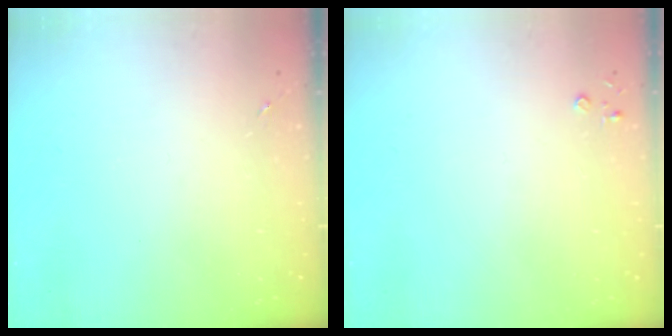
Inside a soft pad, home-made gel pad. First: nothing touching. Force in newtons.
{"total": 2.2, "press": 2.2, "slide": 0.3}